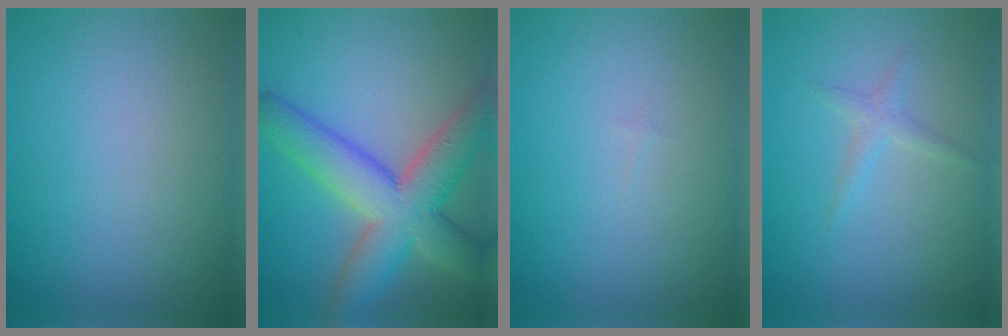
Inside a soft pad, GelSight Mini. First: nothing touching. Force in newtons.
{"total": 8.8, "press": 8.8, "slide": 0.8}
{"total": 0.0}
{"total": 1.2, "press": 1.2, "slide": 0.1}